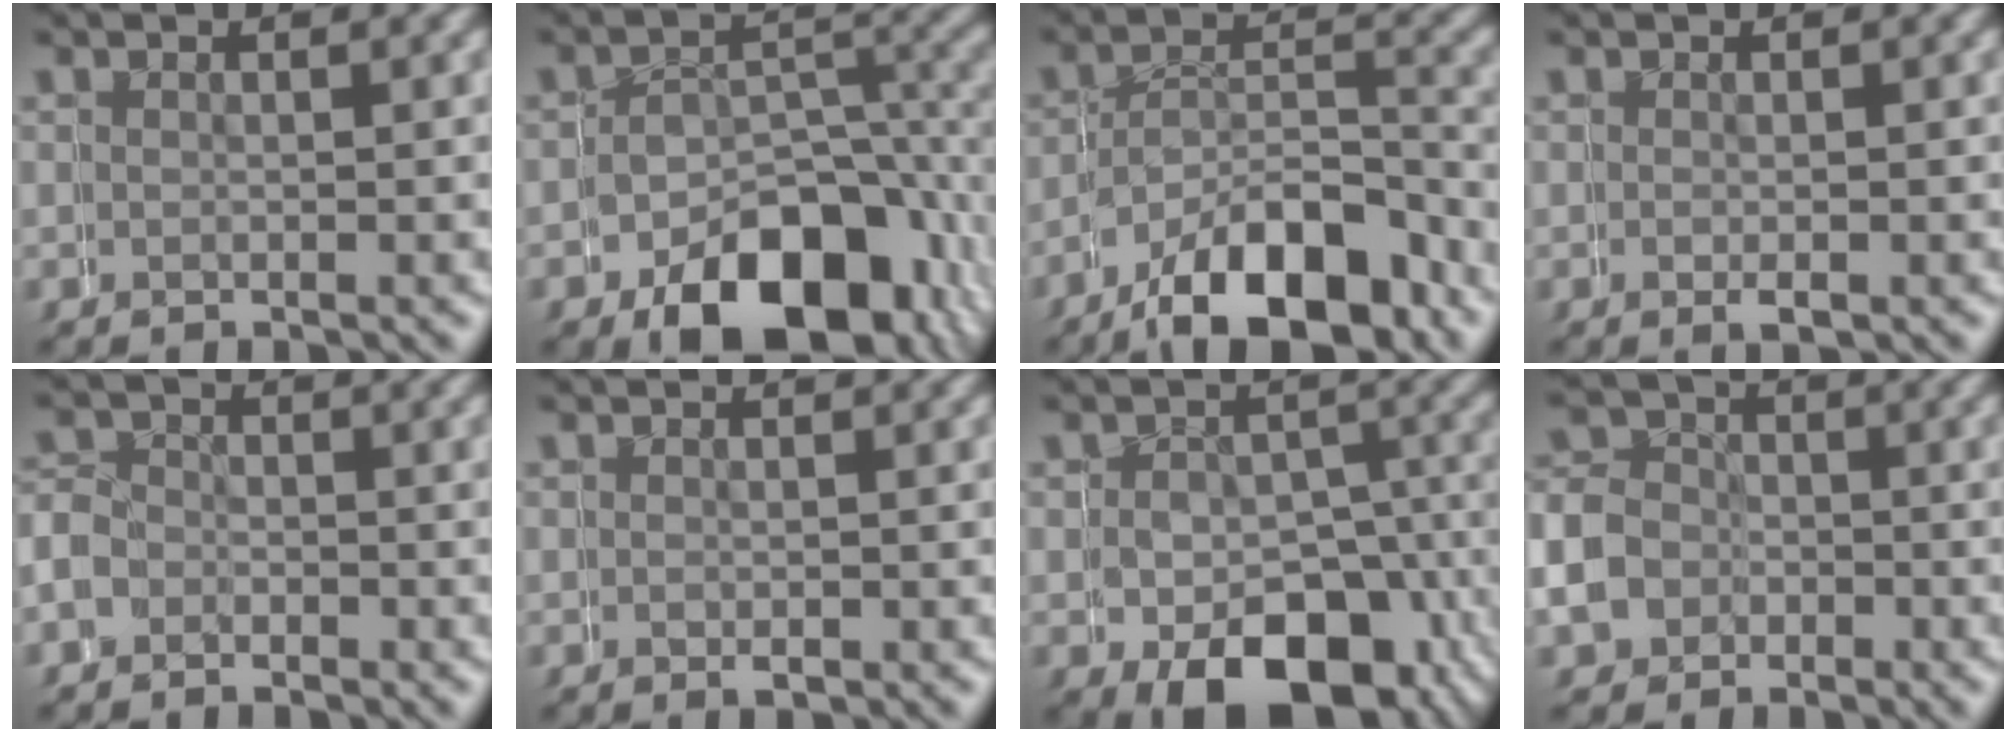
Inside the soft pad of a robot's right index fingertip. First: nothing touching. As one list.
[{"total": 8.4, "force": [-4.7, 4.8, 5.1], "torque": [-0.063, -0.020, -0.066]}, {"total": 9.3, "force": [-6.9, 4.3, 4.4], "torque": [-0.050, -0.018, -0.100]}, {"total": 0.9, "force": [-0.3, 0.2, 0.9], "torque": [-0.008, 0.000, -0.005]}, {"total": 3.4, "force": [-1.3, 2.6, -1.9], "torque": [0.008, -0.010, -0.026]}, {"total": 0.7, "force": [-0.3, 0.3, 0.6], "torque": [-0.004, -0.002, -0.005]}, {"total": 8.8, "force": [-3.7, 6.1, 5.2], "torque": [-0.084, -0.044, -0.037]}, {"total": 7.5, "force": [-2.2, 7.1, -0.6], "torque": [-0.027, -0.029, -0.037]}]